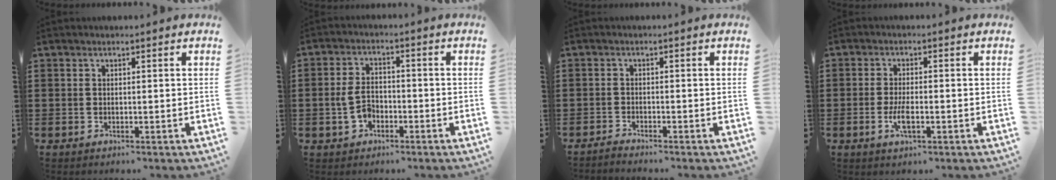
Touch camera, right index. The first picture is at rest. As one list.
[{"total": 4.8, "force": [-1.5, 3.0, 3.5], "torque": [-0.092, -0.002, -0.035]}, {"total": 1.2, "force": [-1.2, -0.1, -0.1], "torque": [-0.002, 0.003, -0.026]}, {"total": 3.6, "force": [-1.1, 1.1, 3.3], "torque": [-0.070, -0.004, -0.023]}]